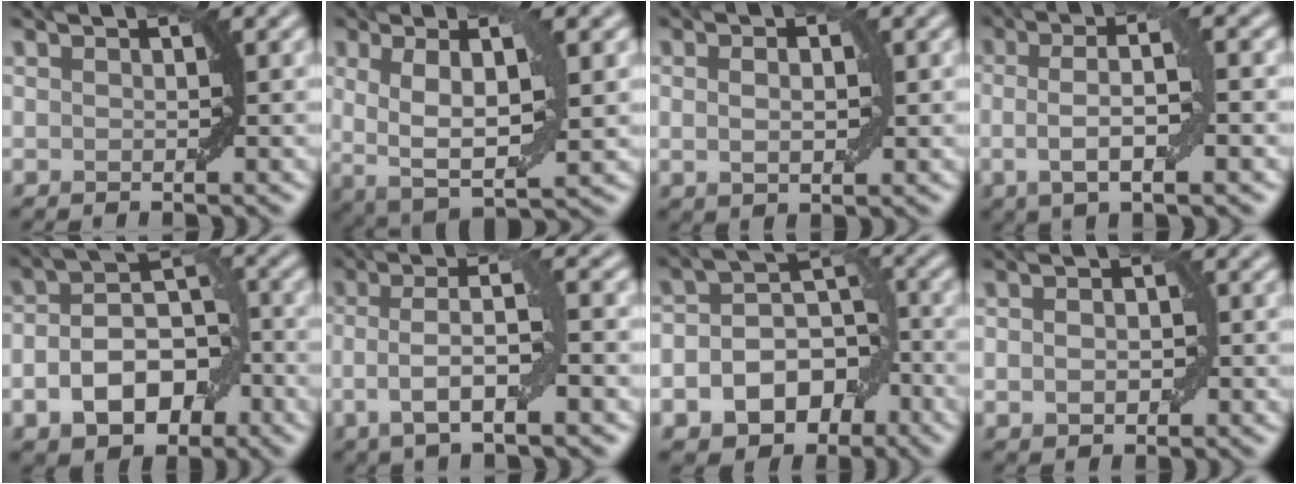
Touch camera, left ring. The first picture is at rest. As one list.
[{"total": 5.9, "force": [0.5, 1.9, 5.6], "torque": [-0.099, -0.002, 0.008]}, {"total": 2.3, "force": [0.4, 1.2, 2.0], "torque": [-0.027, 0.002, 0.006]}, {"total": 5.1, "force": [-0.4, 1.2, 4.9], "torque": [-0.087, 0.001, -0.010]}, {"total": 7.3, "force": [-2.6, 4.5, 5.1], "torque": [-0.084, 0.000, -0.046]}, {"total": 5.9, "force": [-1.4, 1.4, 5.5], "torque": [-0.101, 0.006, -0.027]}, {"total": 8.7, "force": [-3.8, 6.1, 4.9], "torque": [-0.058, -0.010, -0.056]}, {"total": 2.2, "force": [-0.4, 1.5, 1.6], "torque": [-0.023, 0.003, -0.005]}]